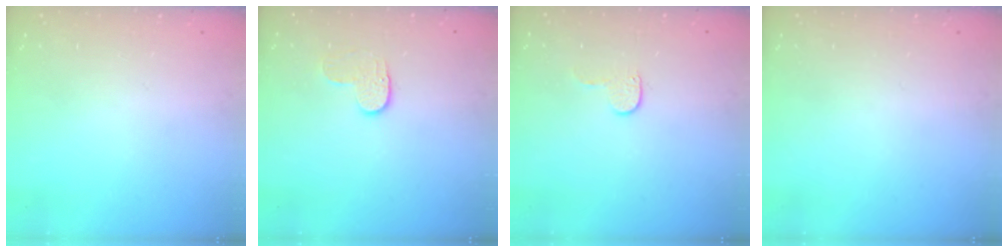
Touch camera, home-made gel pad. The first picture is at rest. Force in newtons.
{"total": 4.1, "press": 4.1, "slide": 0.3}
{"total": 3.8, "press": 3.8, "slide": 0.4}
{"total": 0.0}